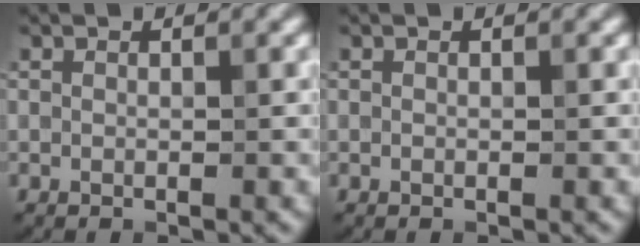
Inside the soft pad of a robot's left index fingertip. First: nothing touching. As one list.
[{"total": 0.0}]